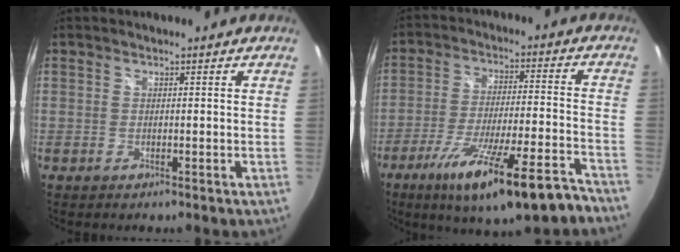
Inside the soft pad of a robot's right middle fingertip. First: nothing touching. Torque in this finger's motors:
{"motor_torque": [1.08, -1.06, 0.32, 0.18]}